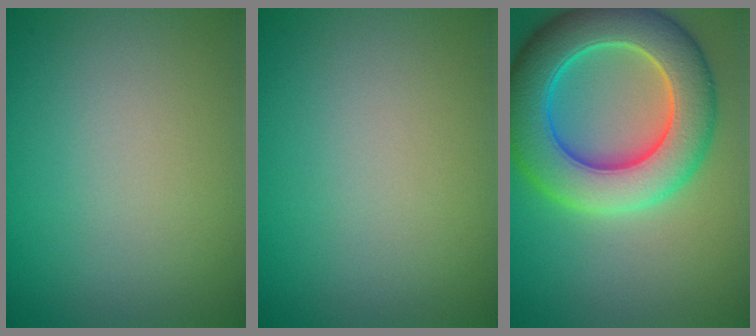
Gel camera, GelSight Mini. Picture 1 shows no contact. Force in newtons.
{"total": 0.0}
{"total": 10.1, "press": 10.1, "slide": 0.3}